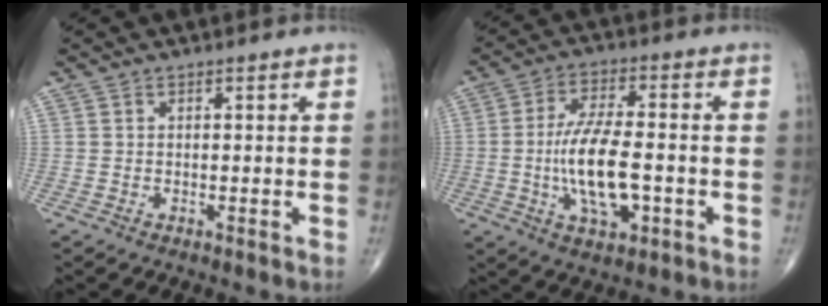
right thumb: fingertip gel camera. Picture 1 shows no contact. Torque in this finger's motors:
{"motor_torque": [2.63, 2.38, 1.72, -0.73, 0.57]}